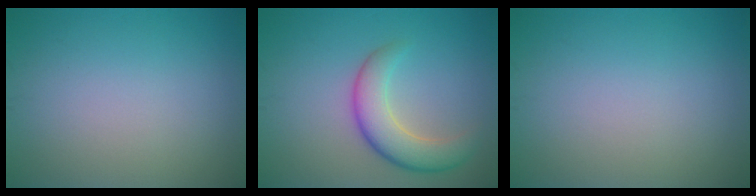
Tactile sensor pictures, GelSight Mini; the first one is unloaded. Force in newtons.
{"total": 4.8, "press": 4.8, "slide": 0.3}
{"total": 0.0}